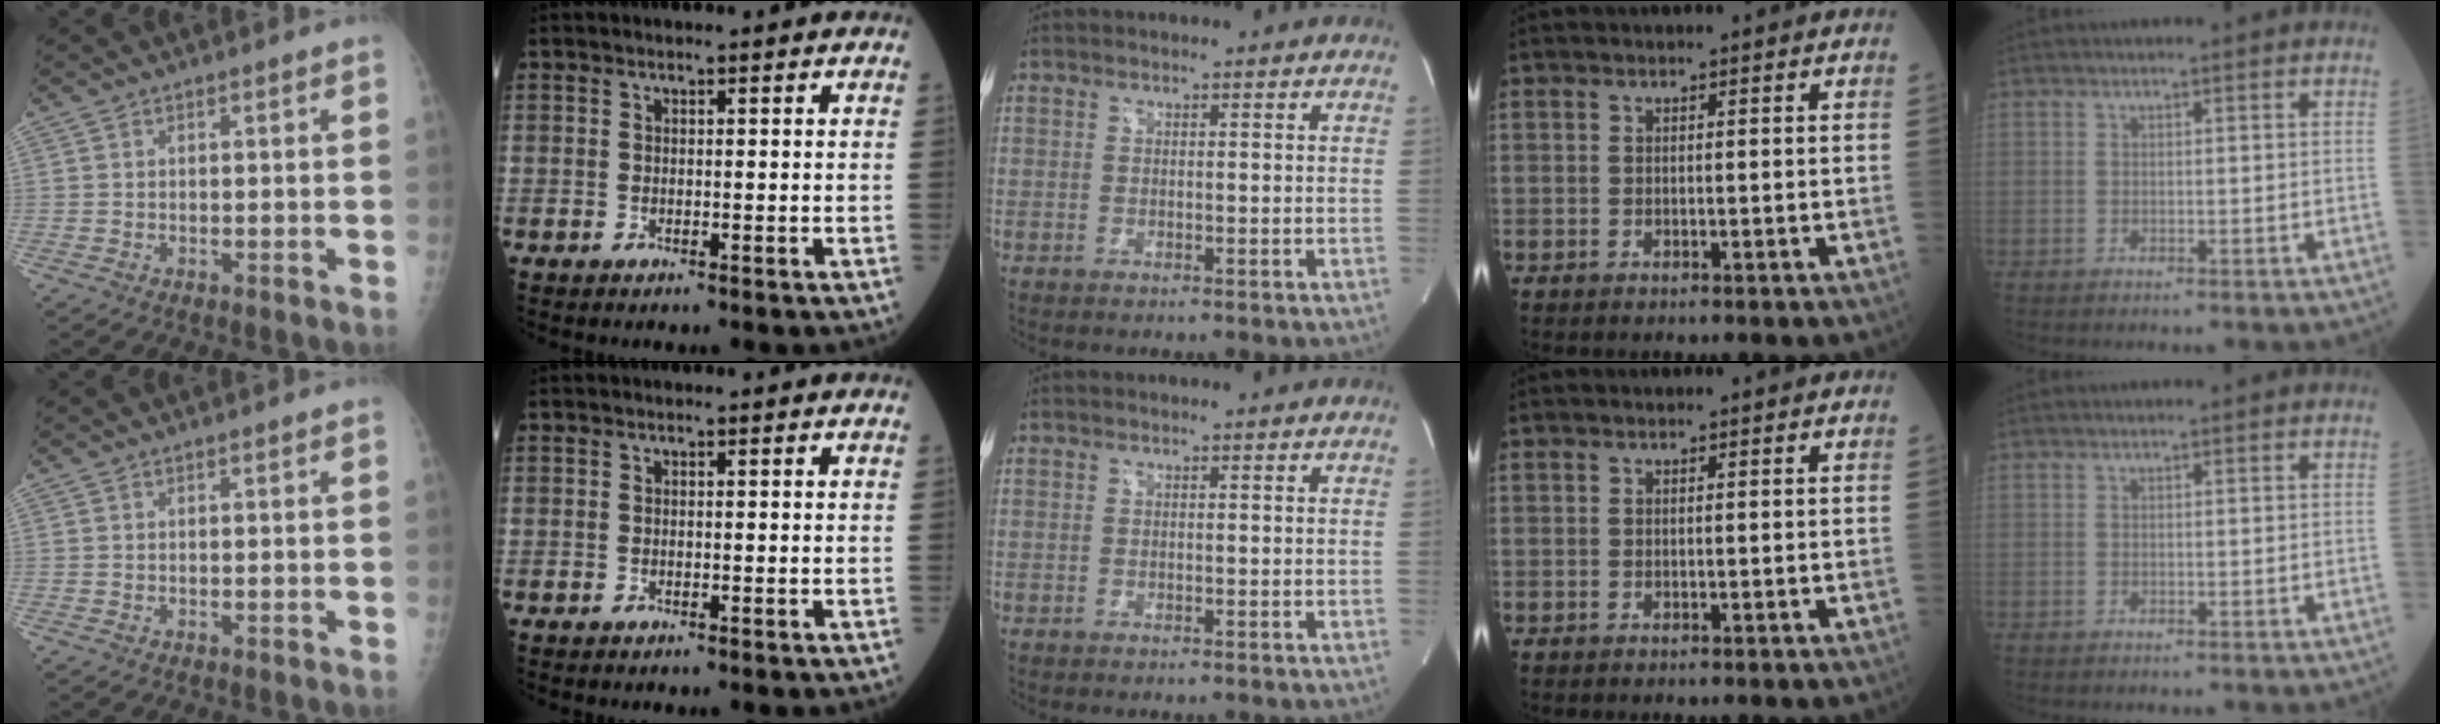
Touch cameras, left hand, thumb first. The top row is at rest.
{}